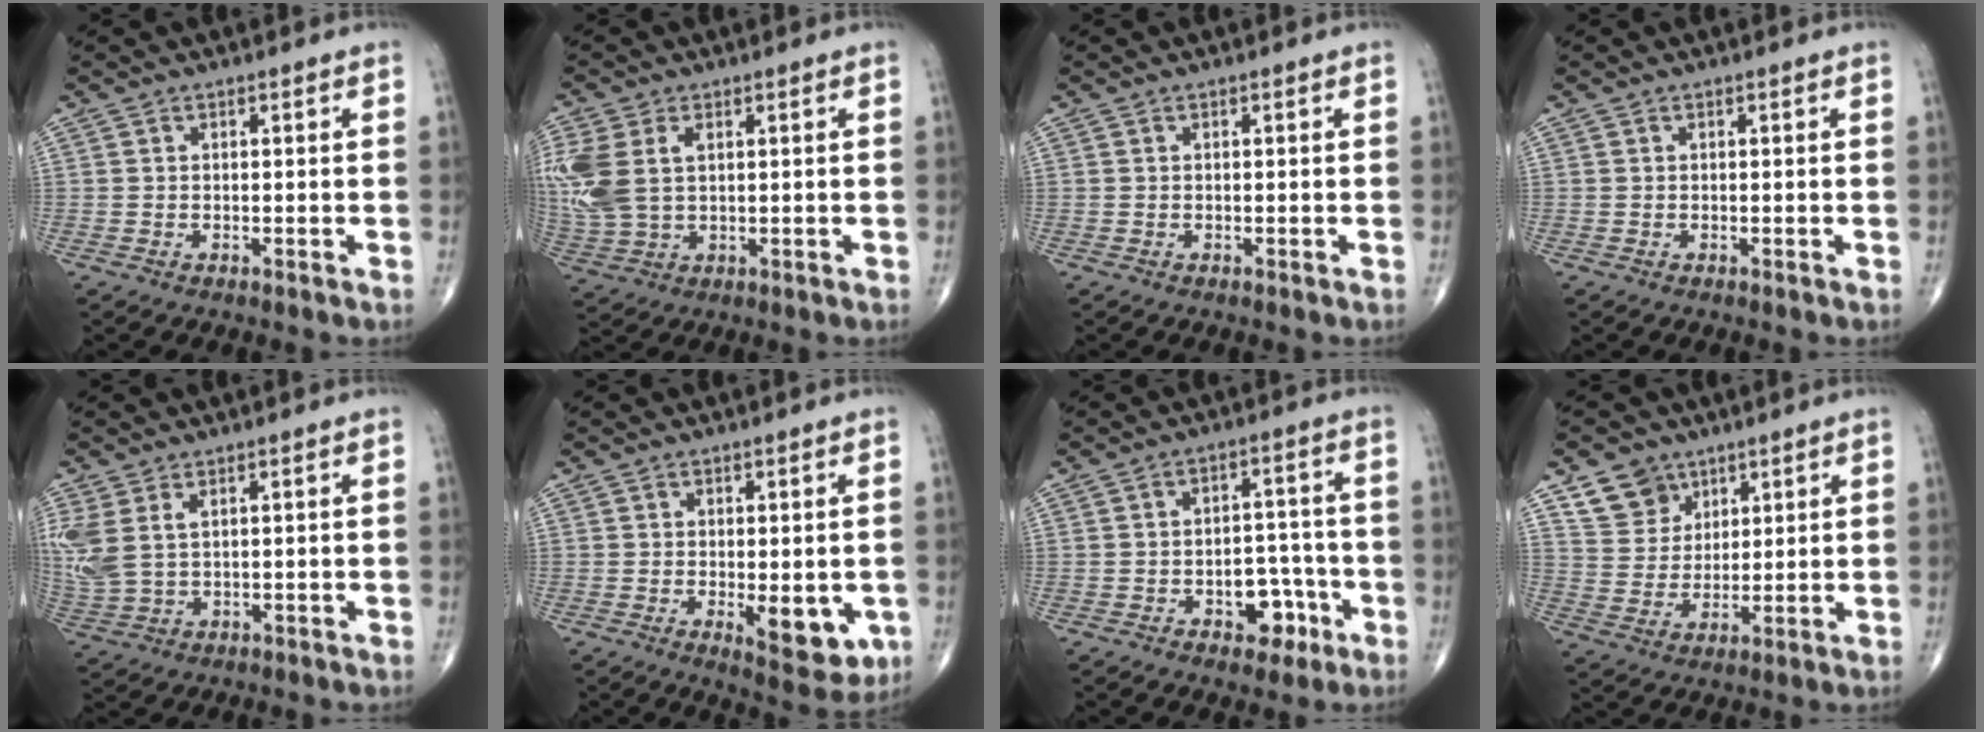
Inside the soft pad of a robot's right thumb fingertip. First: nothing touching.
{"total": 12.2, "force": [2.6, 7.7, 9.1], "torque": [-0.239, 0.004, 0.060]}
{"total": 0.0}
{"total": 0.0}
{"total": 8.0, "force": [2.6, 4.5, 6.1], "torque": [-0.162, 0.001, 0.067]}
{"total": 8.3, "force": [-1.8, 3.8, 7.2], "torque": [-0.072, -0.016, -0.013]}
{"total": 7.6, "force": [-3.3, 4.9, 4.7], "torque": [-0.031, 0.035, -0.041]}
{"total": 7.8, "force": [5.0, 5.7, 1.7], "torque": [-0.003, -0.032, 0.100]}